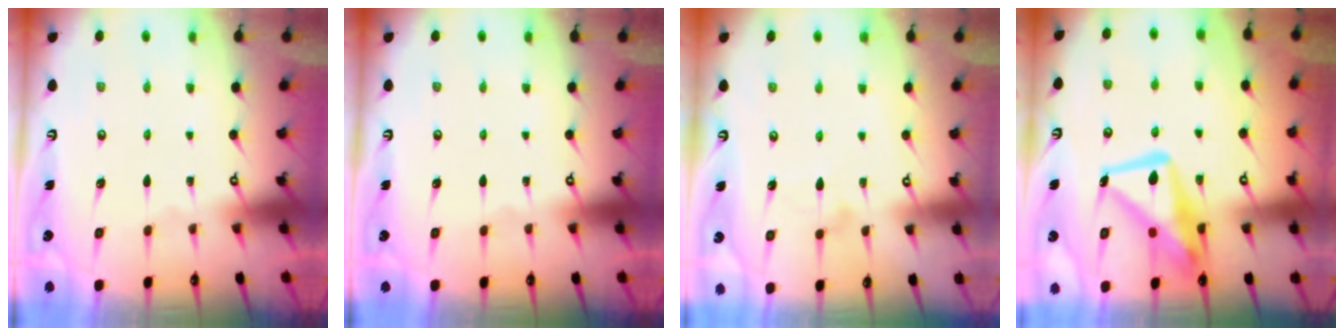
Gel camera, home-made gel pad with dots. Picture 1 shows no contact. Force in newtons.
{"total": 0.0}
{"total": 7.4, "press": 7.4, "slide": 0.4}
{"total": 15.9, "press": 15.8, "slide": 1.6}